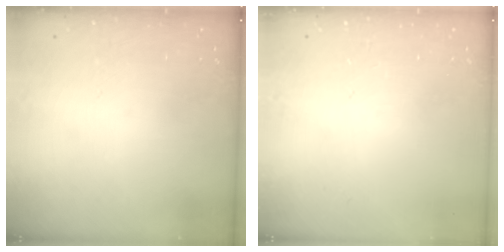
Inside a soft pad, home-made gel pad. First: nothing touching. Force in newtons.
{"total": 0.0}